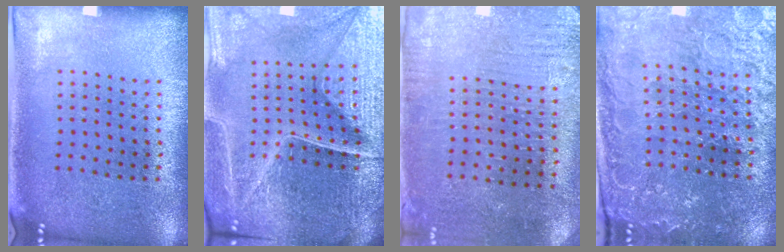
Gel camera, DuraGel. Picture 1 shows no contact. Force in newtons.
{"total": 5.4, "press": 5.1, "slide": 1.7}
{"total": 3.0, "press": 2.8, "slide": 1.0}
{"total": 3.2, "press": 3.1, "slide": 0.5}